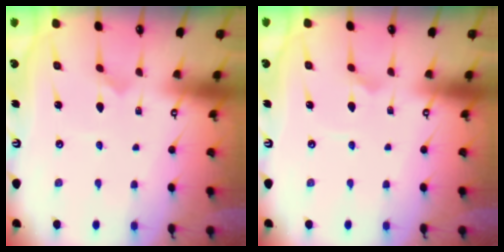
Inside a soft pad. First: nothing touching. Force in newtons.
{"total": 1.6, "press": 1.6, "slide": 0.1}